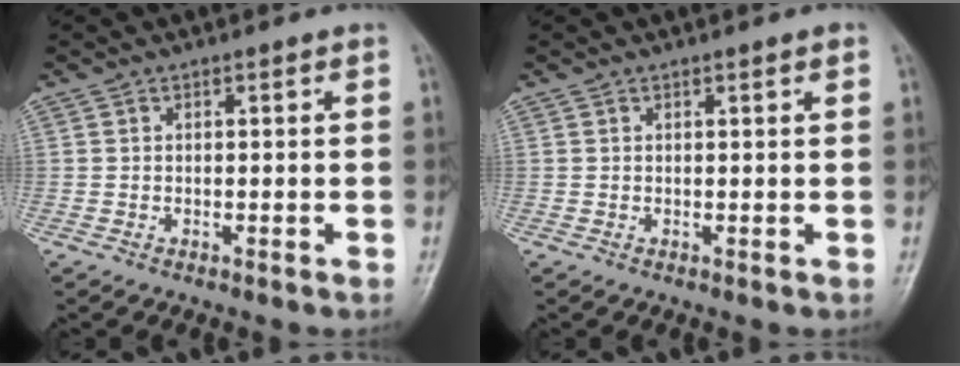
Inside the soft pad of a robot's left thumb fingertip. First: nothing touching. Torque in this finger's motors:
{"motor_torque": [-0.13, -0.04, -0.23, -0.15, 0.04]}